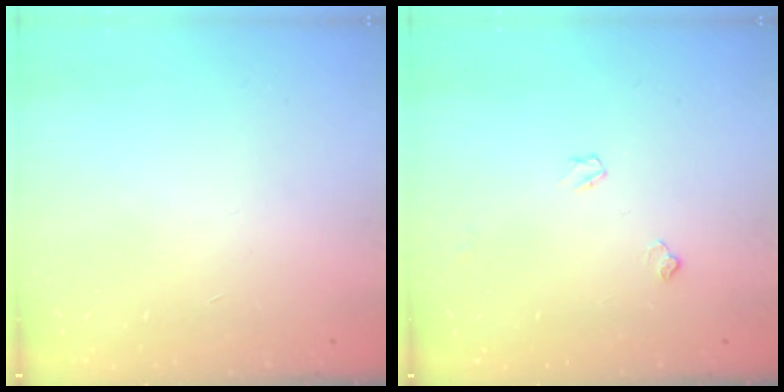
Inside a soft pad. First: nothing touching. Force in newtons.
{"total": 5.3, "press": 5.2, "slide": 0.8}